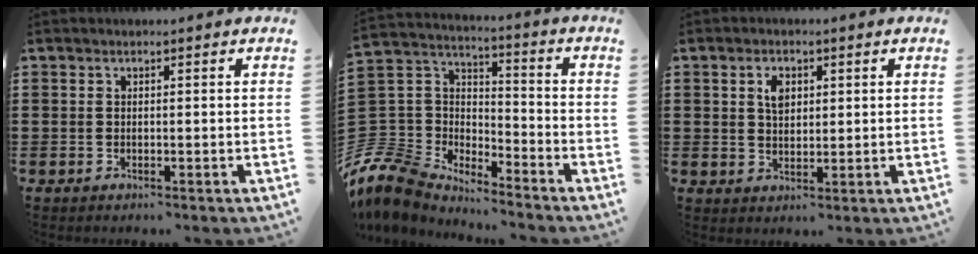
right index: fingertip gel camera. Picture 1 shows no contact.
{"total": 8.4, "force": [-7.0, 4.3, 1.8], "torque": [-0.090, -0.005, -0.146]}
{"total": 3.2, "force": [1.1, 1.8, 2.3], "torque": [-0.045, 0.004, 0.018]}